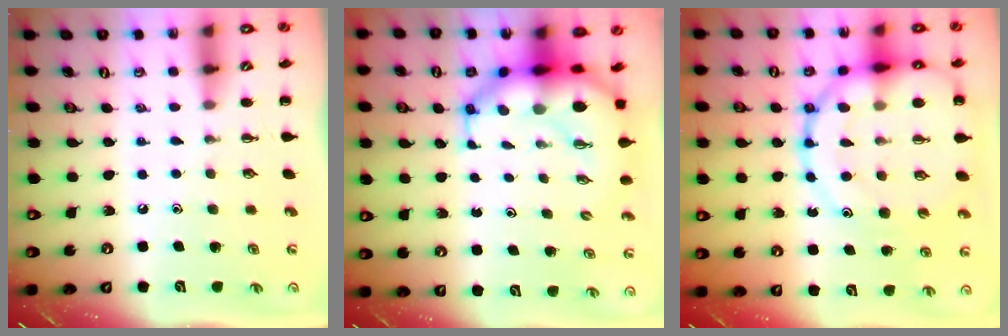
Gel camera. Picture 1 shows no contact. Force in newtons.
{"total": 11.4, "press": 11.0, "slide": 3.1}
{"total": 23.5, "press": 23.3, "slide": 3.2}